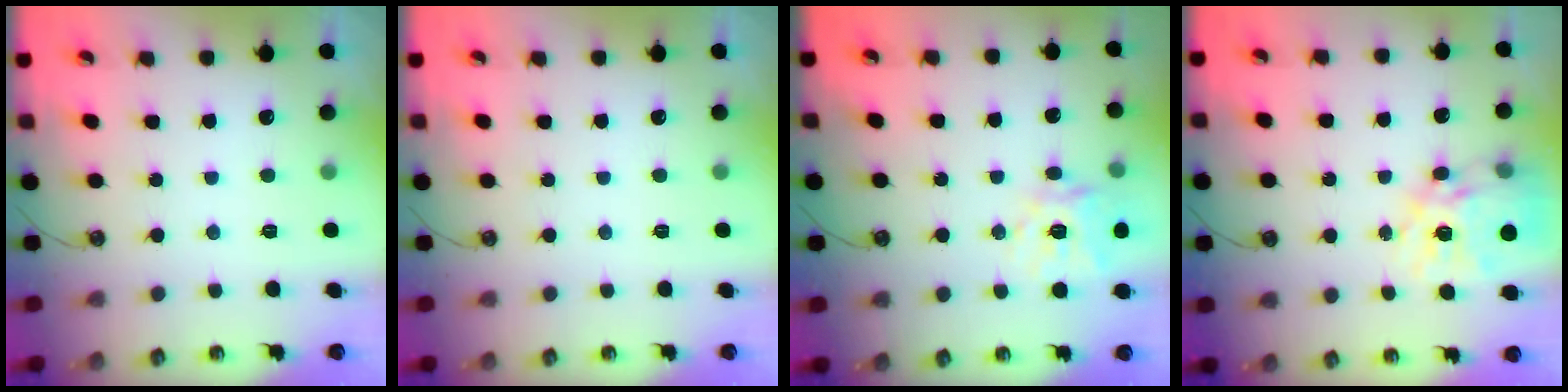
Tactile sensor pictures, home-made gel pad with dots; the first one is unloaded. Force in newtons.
{"total": 0.0}
{"total": 15.2, "press": 15.0, "slide": 1.9}
{"total": 18.0, "press": 17.9, "slide": 1.7}